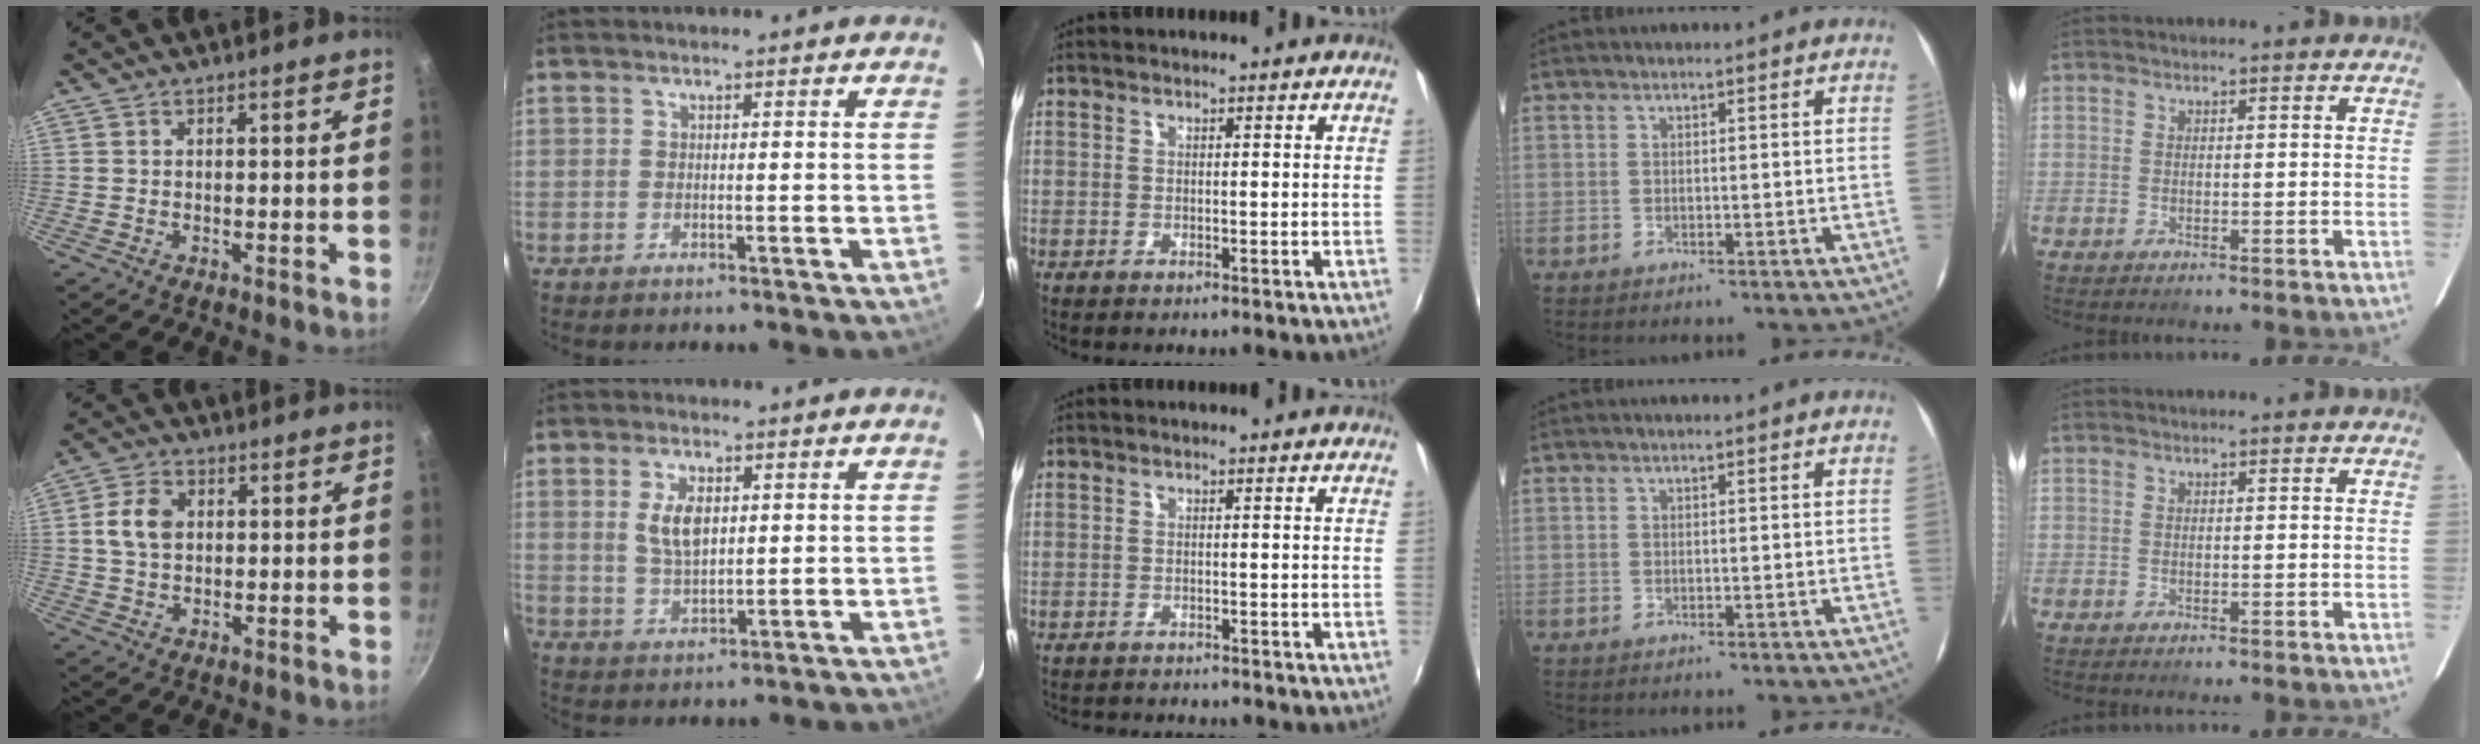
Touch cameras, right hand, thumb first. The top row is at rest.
{"thumb": {"total": 6.2, "force": [0.8, 4.5, 4.2], "torque": [-0.071, 0.009, 0.010]}, "index": {"total": 5.9, "force": [1.5, 3.1, 4.8], "torque": [-0.091, 0.002, 0.032]}, "middle": {"total": 3.2, "force": [-3.1, 0.4, 0.7], "torque": [-0.025, -0.011, -0.049]}}